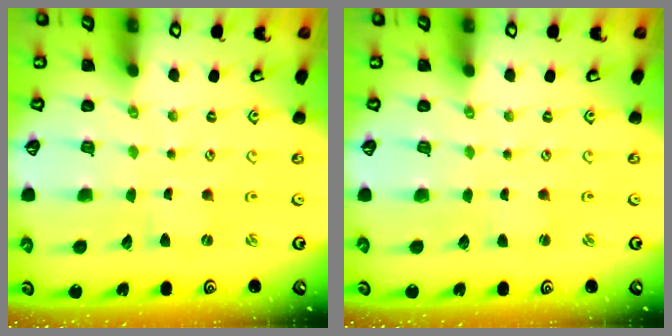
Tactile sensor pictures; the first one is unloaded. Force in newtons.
{"total": 0.9, "press": 0.9, "slide": 0.1}